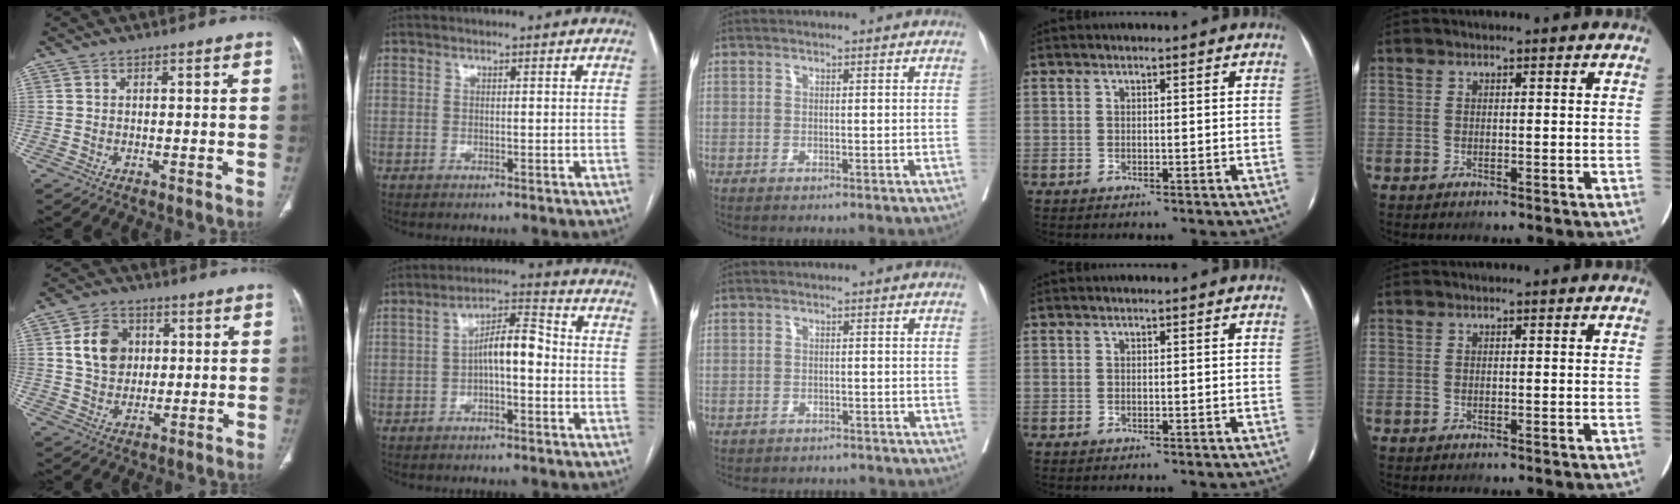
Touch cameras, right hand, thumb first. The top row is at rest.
{"thumb": {"total": 9.3, "force": [2.1, 7.4, 5.2], "torque": [-0.061, -0.003, 0.038]}, "index": {"total": 6.9, "force": [-0.9, 2.1, 6.5], "torque": [-0.112, 0.030, -0.016]}, "middle": {"total": 4.8, "force": [-4.3, 2.1, 0.5], "torque": [-0.006, 0.003, -0.052]}}